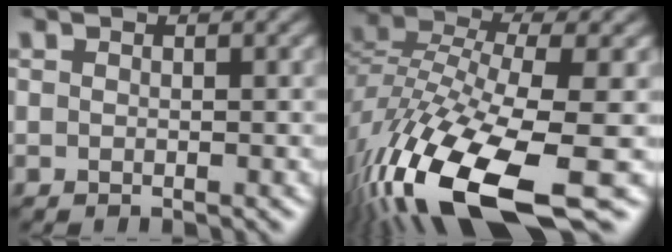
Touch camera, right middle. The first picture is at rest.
{"total": 14.3, "force": [-7.5, 4.6, 11.3], "torque": [-0.237, -0.016, -0.134]}